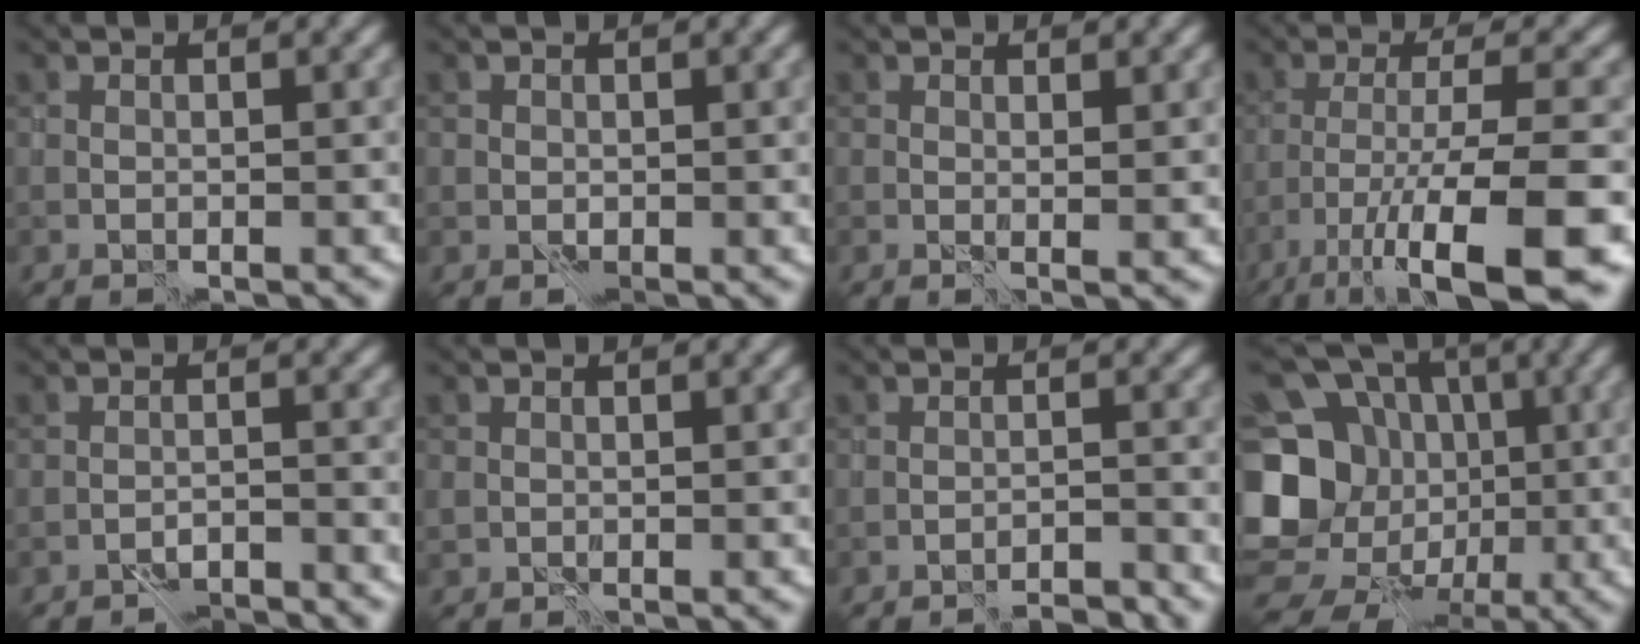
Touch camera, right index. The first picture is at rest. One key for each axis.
{"total": 1.3, "fx": 0.4, "fy": 1.2, "fz": 0.3, "tx": -0.006, "ty": 0.000, "tz": 0.009}
{"total": 1.1, "fx": 0.6, "fy": -0.1, "fz": 0.9, "tx": -0.010, "ty": -0.002, "tz": 0.011}
{"total": 12.1, "fx": -7.7, "fy": 1.8, "fz": 9.1, "tx": -0.148, "ty": -0.003, "tz": -0.122}
{"total": 2.2, "fx": -2.1, "fy": -0.6, "fz": -0.2, "tx": 0.008, "ty": 0.002, "tz": -0.040}
{"total": 0.9, "fx": 0.4, "fy": 0.7, "fz": 0.2, "tx": -0.006, "ty": 0.002, "tz": 0.005}
{"total": 2.4, "fx": -2.3, "fy": -0.7, "fz": 0.2, "tx": 0.004, "ty": 0.002, "tz": -0.038}
{"total": 14.7, "fx": -2.0, "fy": 12.6, "fz": 7.2, "tx": -0.157, "ty": 0.004, "tz": -0.042}